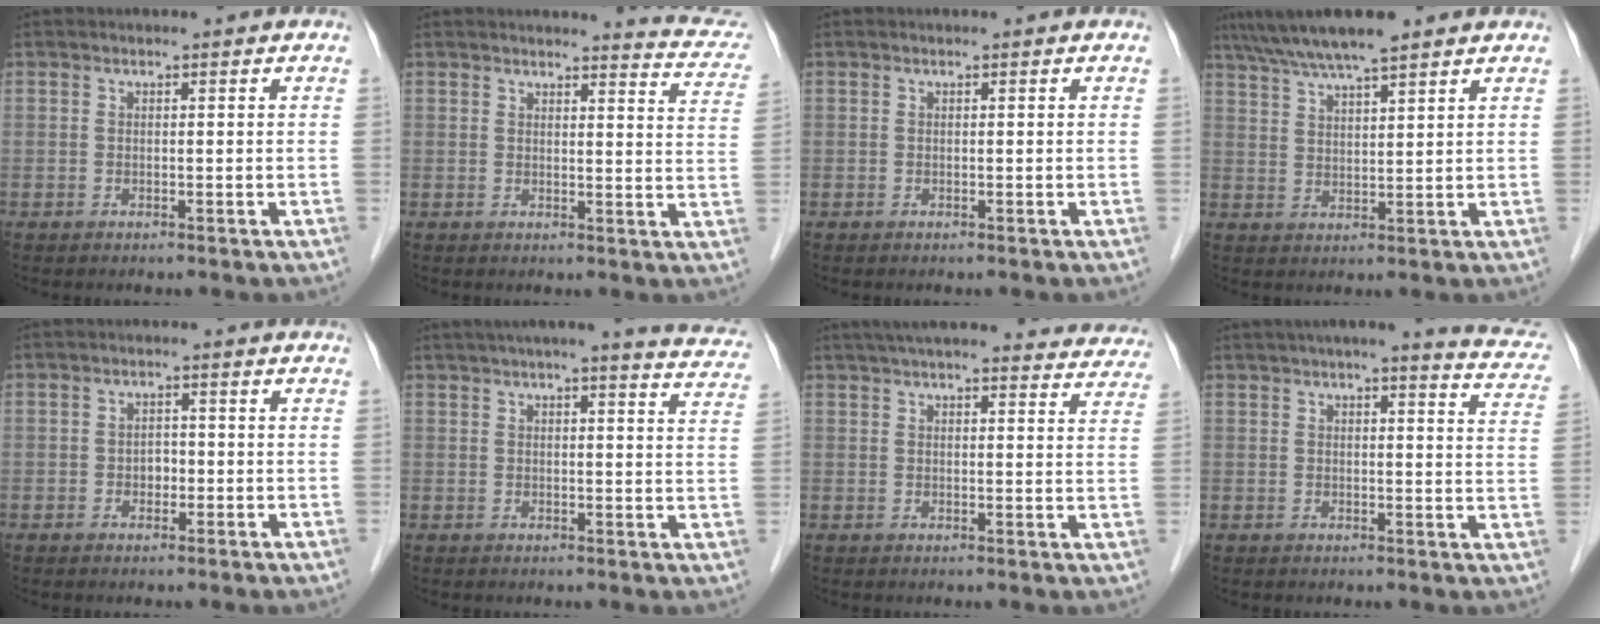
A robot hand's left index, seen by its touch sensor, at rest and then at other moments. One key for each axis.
{"total": 7.8, "fx": 7.7, "fy": 0.8, "fz": 1.4, "tx": -0.002, "ty": -0.038, "tz": 0.060}
{"total": 0.0}
{"total": 8.7, "fx": 7.1, "fy": 0.6, "fz": 5.0, "tx": -0.086, "ty": 0.028, "tz": 0.121}
{"total": 2.0, "fx": -0.7, "fy": 1.4, "fz": 1.2, "tx": -0.016, "ty": 0.003, "tz": -0.010}
{"total": 15.7, "fx": 14.2, "fy": 1.2, "fz": 6.7, "tx": -0.078, "ty": -0.012, "tz": 0.155}
{"total": 24.0, "fx": 22.0, "fy": 4.1, "fz": 8.6, "tx": -0.125, "ty": -0.004, "tz": 0.265}
{"total": 13.4, "fx": 11.8, "fy": 1.4, "fz": 6.2, "tx": -0.064, "ty": -0.013, "tz": 0.118}